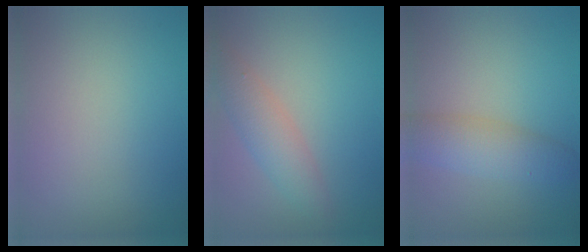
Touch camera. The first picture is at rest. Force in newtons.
{"total": 3.0, "press": 3.0, "slide": 0.1}
{"total": 3.5, "press": 3.5, "slide": 0.1}